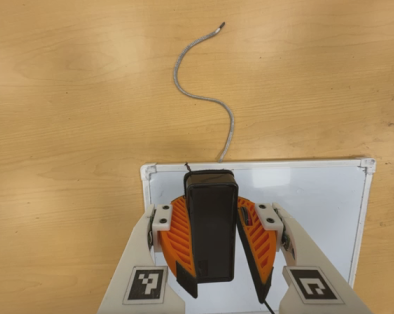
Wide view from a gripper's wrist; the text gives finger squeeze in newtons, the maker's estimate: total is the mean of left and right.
{"total": 9.0, "left": 9.2, "right": 8.8}